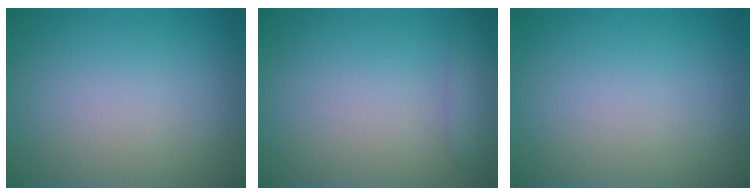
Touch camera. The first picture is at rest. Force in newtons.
{"total": 1.5, "press": 1.5, "slide": 0.1}
{"total": 0.0}